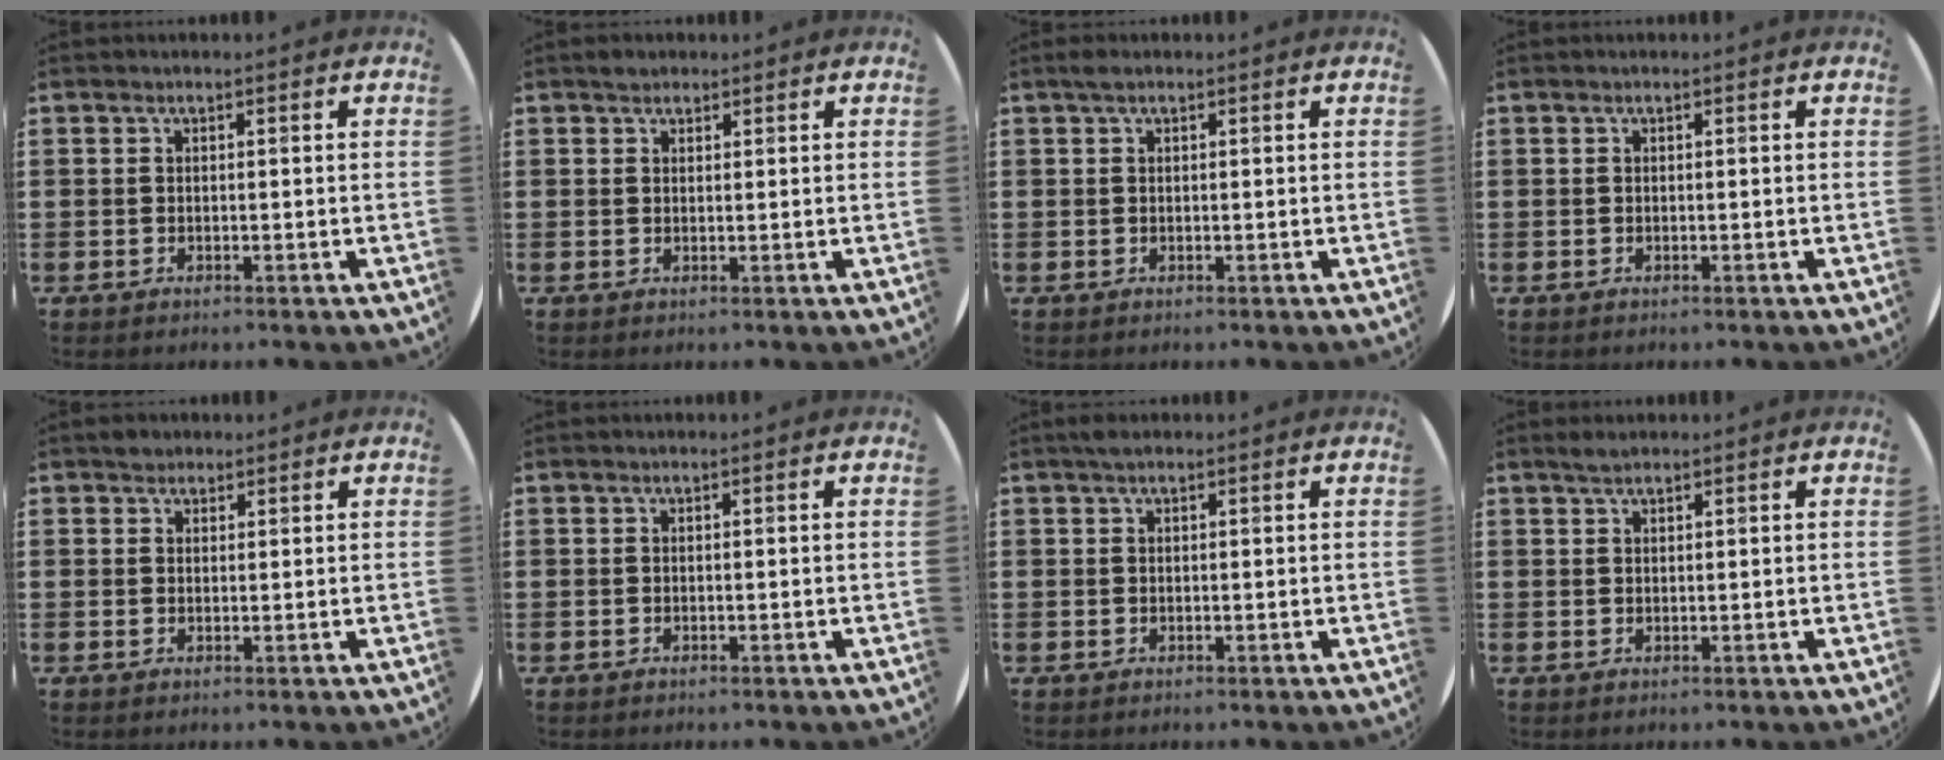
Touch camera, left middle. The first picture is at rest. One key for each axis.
{"total": 1.2, "fx": 1.1, "fy": 0.5, "fz": 0.0, "tx": -0.001, "ty": 0.004, "tz": 0.020}
{"total": 0.7, "fx": 0.4, "fy": 0.2, "fz": 0.5, "tx": -0.008, "ty": 0.006, "tz": 0.006}
{"total": 0.0}
{"total": 1.7, "fx": 1.5, "fy": 0.8, "fz": -0.1, "tx": 0.008, "ty": 0.003, "tz": 0.028}
{"total": 0.0}
{"total": 0.8, "fx": 0.6, "fy": 0.2, "fz": 0.4, "tx": -0.008, "ty": 0.003, "tz": 0.011}
{"total": 1.2, "fx": 1.1, "fy": 0.2, "fz": 0.3, "tx": -0.007, "ty": 0.004, "tz": 0.020}